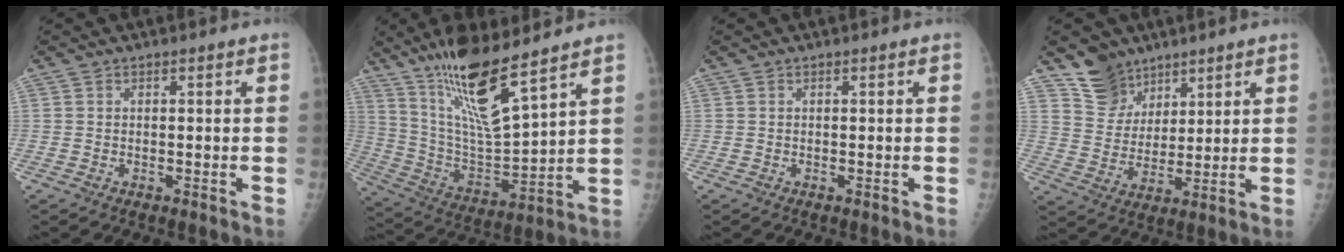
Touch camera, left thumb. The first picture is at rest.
{"total": 17.3, "force": [11.8, 3.1, 12.2], "torque": [-0.211, -0.068, 0.233]}
{"total": 0.0}
{"total": 8.2, "force": [6.1, 5.5, 0.6], "torque": [0.023, -0.053, 0.122]}